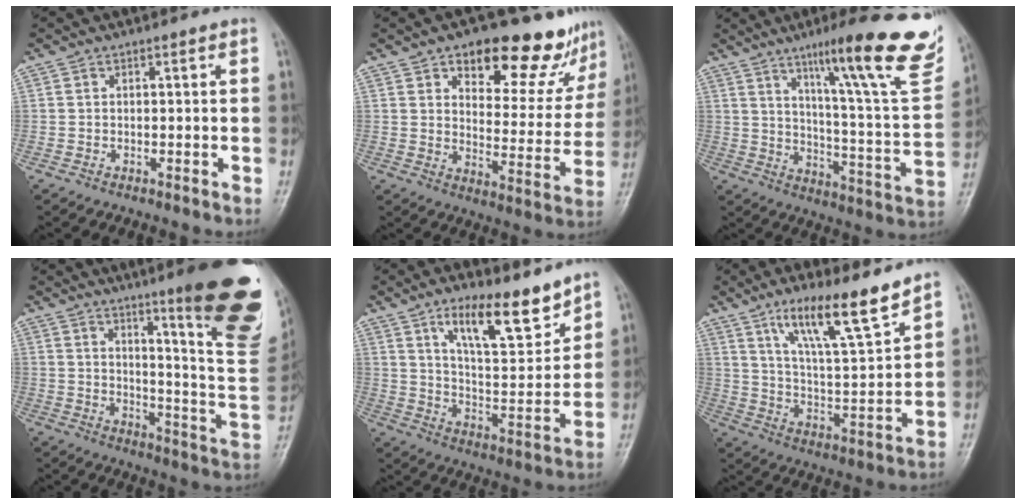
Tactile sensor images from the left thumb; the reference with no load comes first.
{"total": 18.3, "force": [12.8, 8.1, 10.2], "torque": [-0.071, -0.069, 0.169]}
{"total": 25.8, "force": [15.8, 3.7, 20.1], "torque": [-0.261, -0.062, 0.227]}
{"total": 24.0, "force": [13.2, 3.7, 19.8], "torque": [-0.210, -0.074, 0.179]}
{"total": 13.8, "force": [9.6, 4.3, 8.9], "torque": [-0.116, -0.071, 0.169]}
{"total": 13.6, "force": [9.7, 1.8, 9.4], "torque": [-0.152, -0.062, 0.176]}